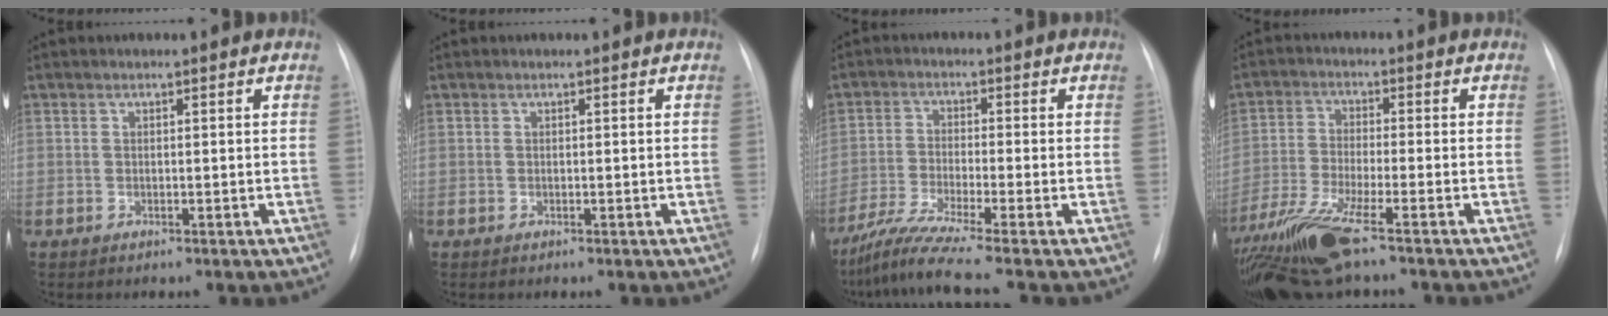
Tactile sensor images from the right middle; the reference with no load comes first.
{"total": 0.0}
{"total": 8.2, "force": [-6.5, -1.9, 4.6], "torque": [-0.090, -0.033, -0.118]}
{"total": 11.6, "force": [-8.1, 1.0, 8.2], "torque": [-0.167, -0.027, -0.150]}